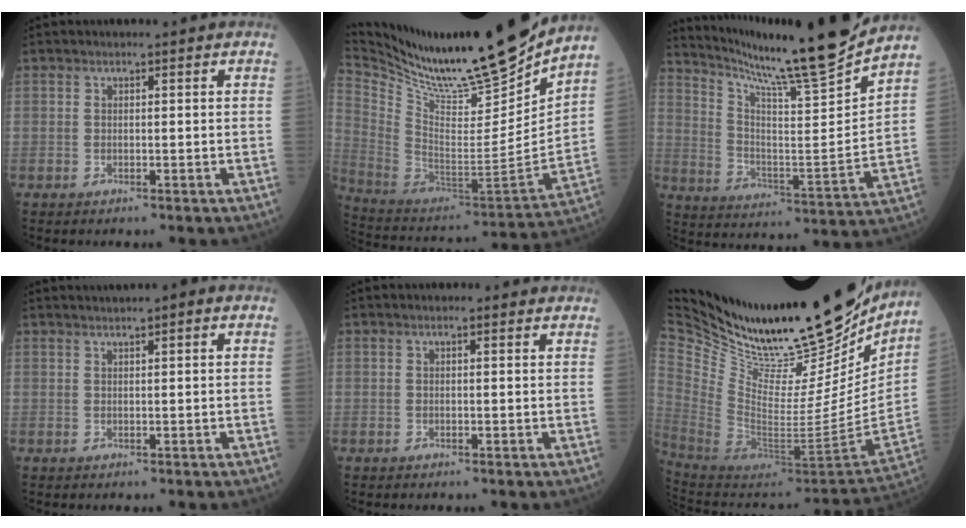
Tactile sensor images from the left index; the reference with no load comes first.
{"total": 23.7, "force": [21.1, 0.9, 10.6], "torque": [-0.203, -0.065, 0.355]}
{"total": 18.7, "force": [16.9, -1.9, 7.9], "torque": [-0.144, -0.056, 0.262]}
{"total": 3.3, "force": [2.4, 0.1, 2.3], "torque": [-0.041, 0.025, 0.041]}
{"total": 1.5, "force": [1.3, 0.5, 0.6], "torque": [-0.015, 0.009, 0.012]}
{"total": 35.7, "force": [29.0, 10.9, 17.8], "torque": [-0.339, -0.074, 0.451]}